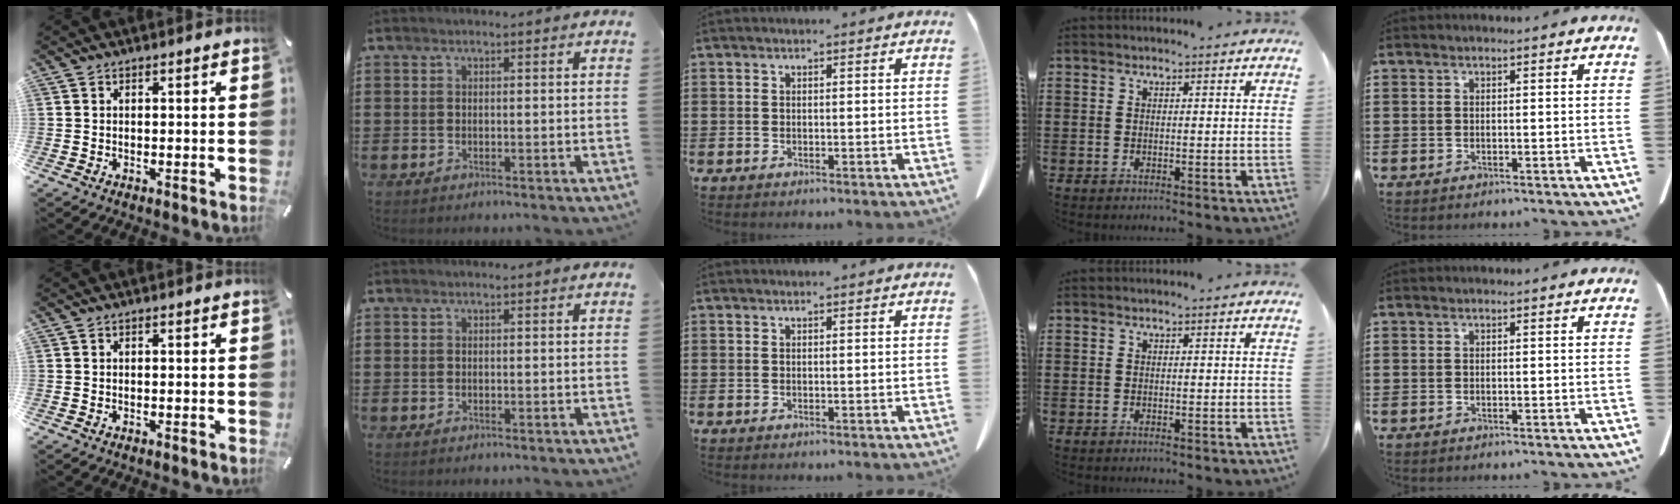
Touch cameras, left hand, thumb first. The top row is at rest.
{}